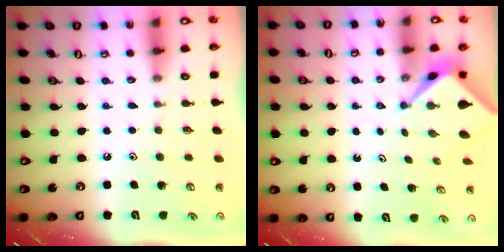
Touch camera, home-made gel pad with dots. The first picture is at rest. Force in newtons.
{"total": 2.3, "press": 2.3, "slide": 0.3}